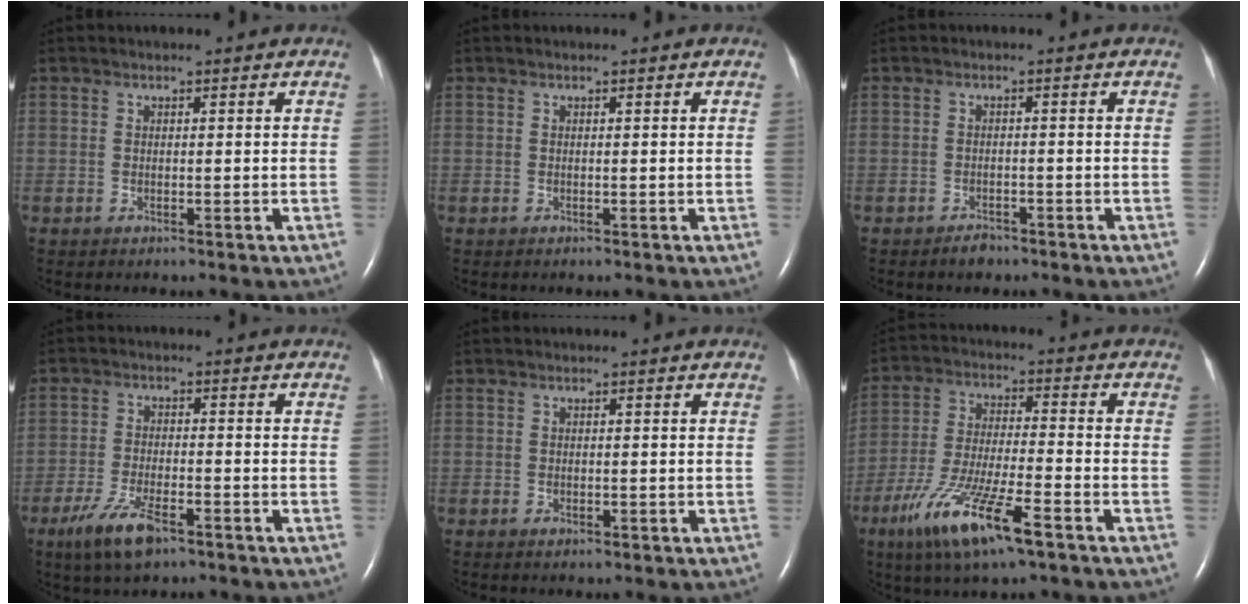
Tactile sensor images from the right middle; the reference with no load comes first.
{"total": 0.0}
{"total": 1.9, "force": [-1.5, 0.9, 0.6], "torque": [-0.016, 0.000, -0.021]}
{"total": 6.9, "force": [-4.4, 1.9, 5.0], "torque": [-0.109, -0.012, -0.078]}
{"total": 0.8, "force": [-0.4, 0.4, 0.6], "torque": [-0.010, 0.000, -0.003]}
{"total": 13.2, "force": [-7.4, 1.7, 10.8], "torque": [-0.216, -0.025, -0.132]}